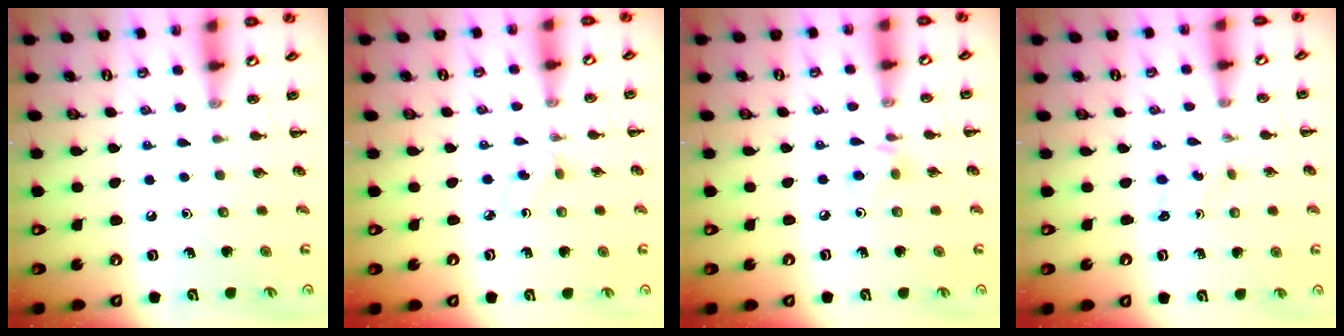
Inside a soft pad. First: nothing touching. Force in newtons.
{"total": 2.3, "press": 2.0, "slide": 1.1}
{"total": 5.1, "press": 4.7, "slide": 1.8}
{"total": 2.2, "press": 2.1, "slide": 0.8}